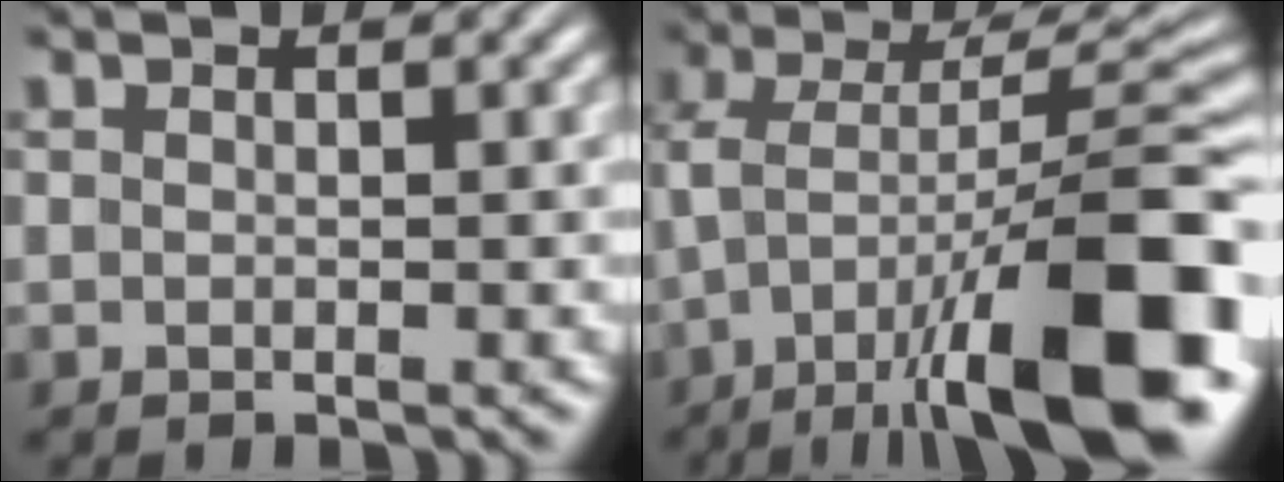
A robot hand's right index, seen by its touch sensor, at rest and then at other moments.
{"total": 14.3, "force": [-5.5, 5.3, 12.1], "torque": [-0.175, -0.027, -0.060]}